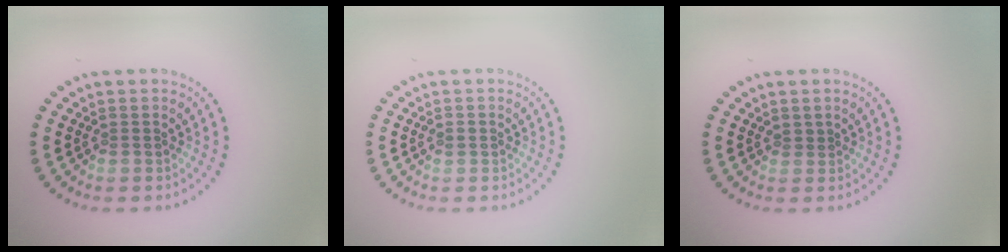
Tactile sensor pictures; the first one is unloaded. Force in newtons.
{"total": 1.0, "press": 1.0, "slide": 0.1}
{"total": 0.5, "press": 0.2, "slide": 0.5}